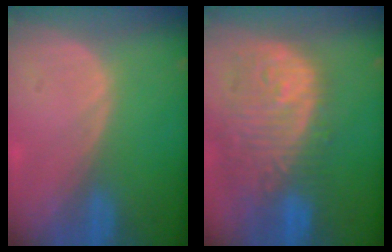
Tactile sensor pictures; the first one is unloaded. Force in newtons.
{"total": 13.3, "press": 11.2, "slide": 7.1}